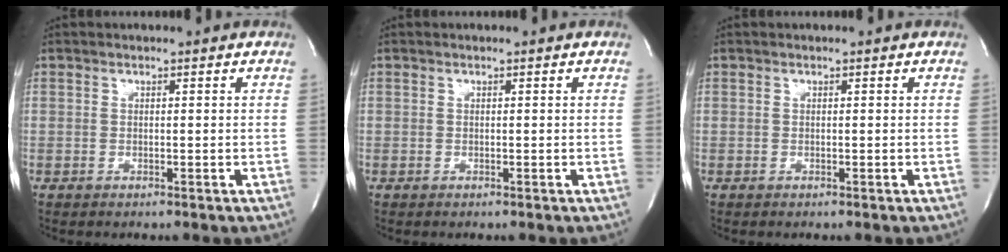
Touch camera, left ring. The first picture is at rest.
{"total": 0.0}
{"total": 0.0}